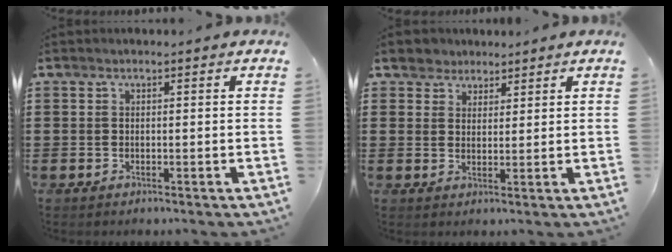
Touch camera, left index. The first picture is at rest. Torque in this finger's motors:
{"motor_torque": [1.14, -1.00, 0.02, 0.01]}